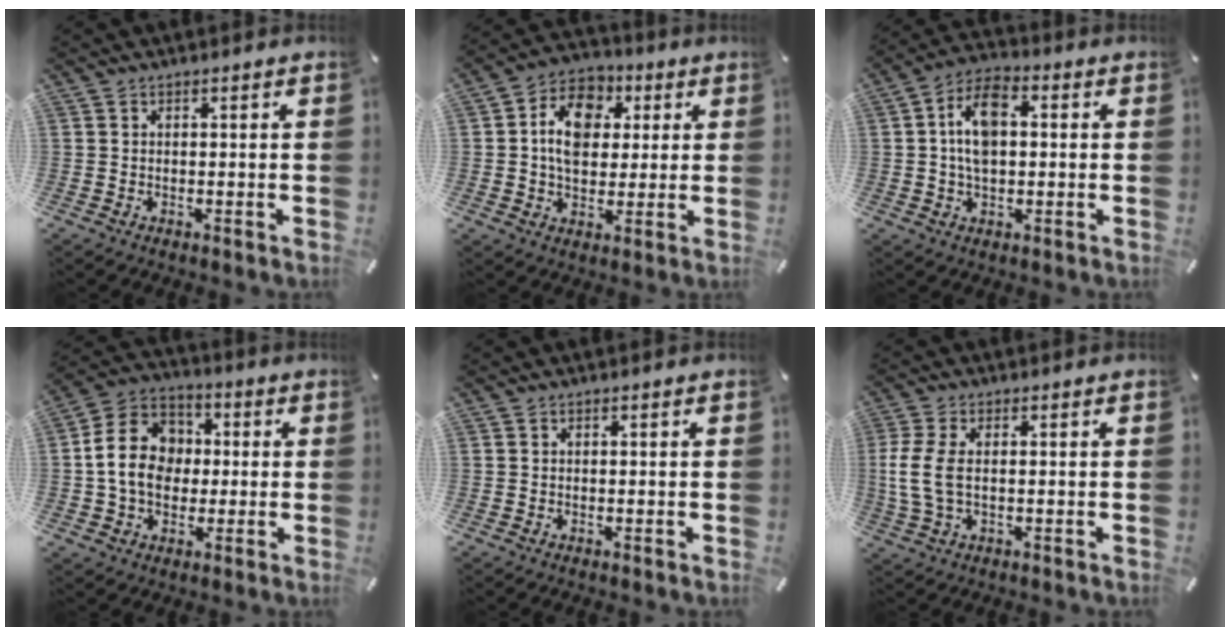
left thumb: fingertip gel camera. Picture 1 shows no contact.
{"total": 11.2, "force": [1.5, 9.1, 6.4], "torque": [-0.102, 0.014, 0.027]}
{"total": 9.7, "force": [0.7, 6.0, 7.5], "torque": [-0.134, 0.009, 0.013]}
{"total": 13.5, "force": [-0.2, 11.6, 7.0], "torque": [-0.143, 0.025, -0.003]}
{"total": 0.0}
{"total": 7.1, "force": [0.3, 3.4, 6.3], "torque": [-0.138, -0.001, 0.005]}